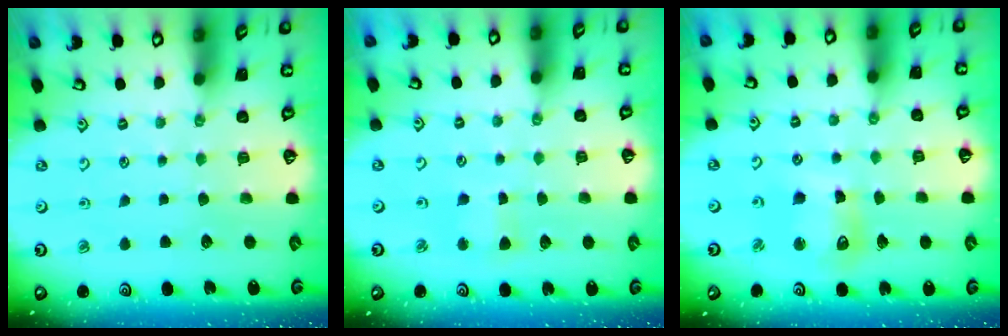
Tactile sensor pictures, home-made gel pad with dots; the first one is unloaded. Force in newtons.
{"total": 2.8, "press": 2.7, "slide": 0.4}
{"total": 10.4, "press": 10.3, "slide": 1.4}